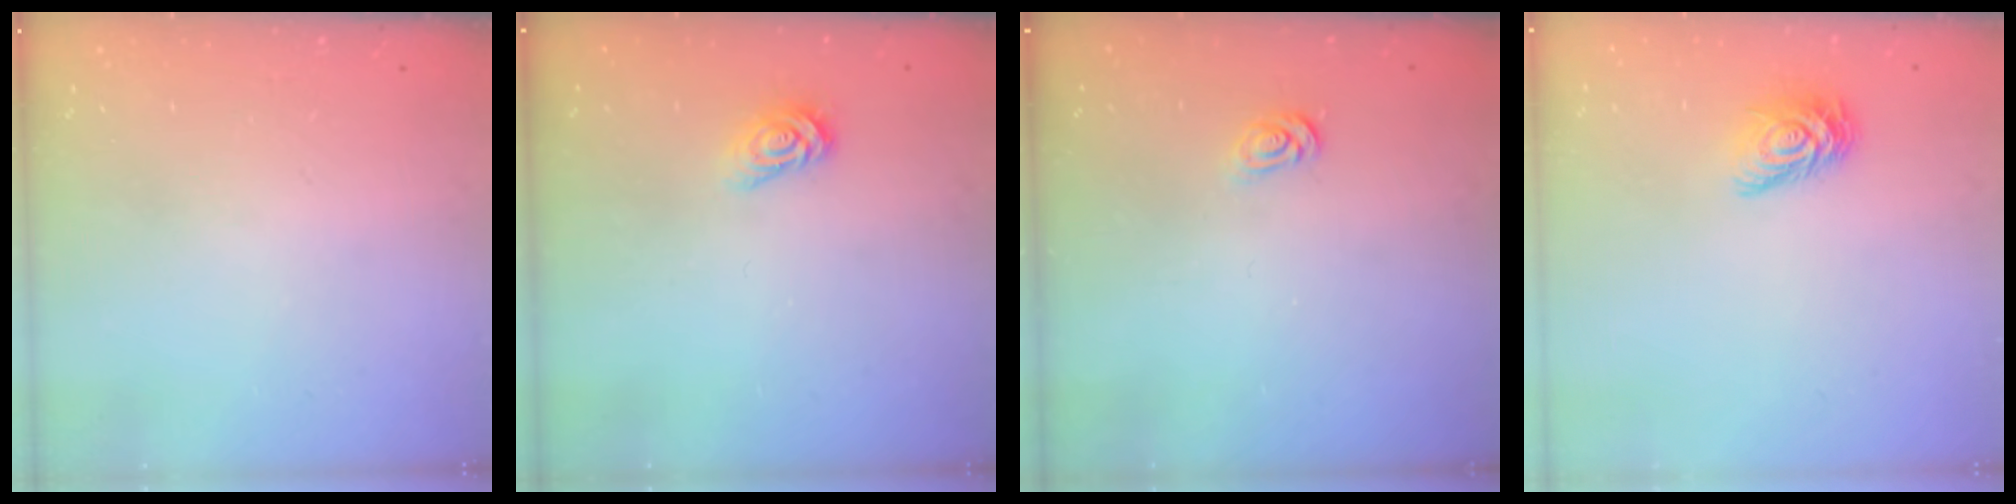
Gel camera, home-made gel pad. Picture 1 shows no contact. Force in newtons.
{"total": 3.5, "press": 3.5, "slide": 0.3}
{"total": 2.6, "press": 2.6, "slide": 0.4}
{"total": 8.5, "press": 8.5, "slide": 0.2}